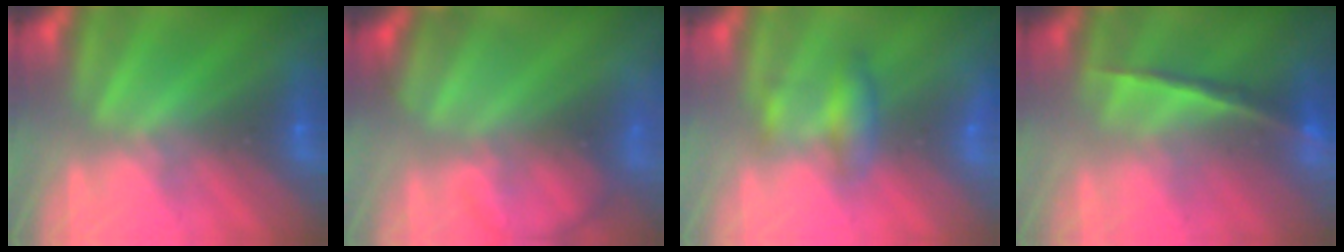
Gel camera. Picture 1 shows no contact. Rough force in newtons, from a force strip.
{"total": 9.1}
{"total": 2.0}
{"total": 2.0}